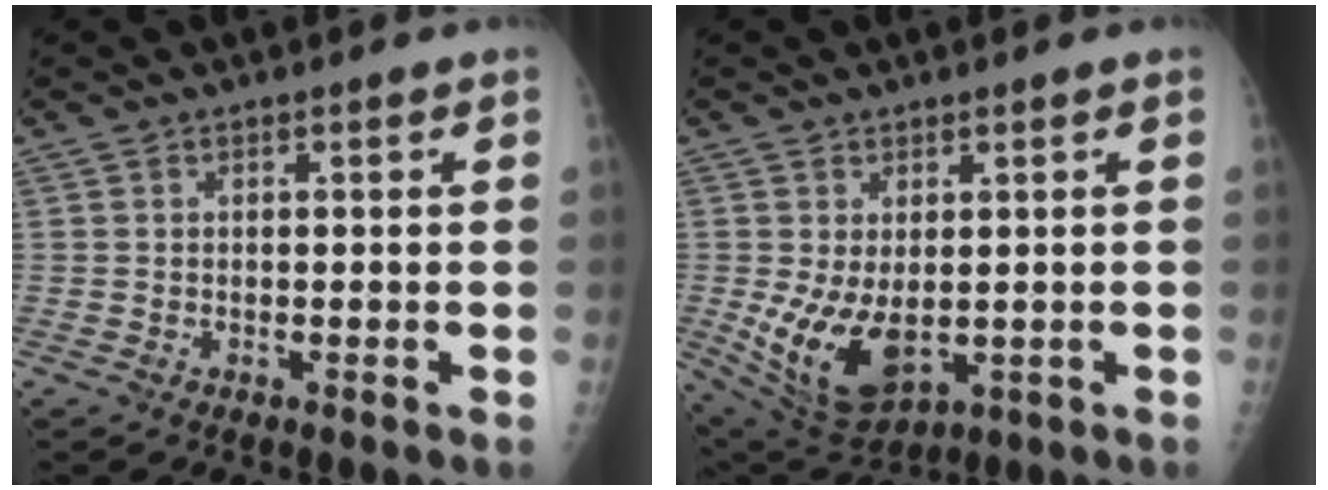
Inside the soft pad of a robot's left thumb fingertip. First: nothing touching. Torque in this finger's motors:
{"motor_torque": [0.70, 0.98, 0.49, -0.33, 0.21]}